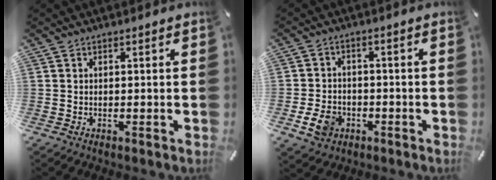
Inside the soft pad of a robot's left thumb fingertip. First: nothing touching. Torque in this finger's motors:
{"motor_torque": [0.39, 1.95, 0.15, -0.11, 0.00]}